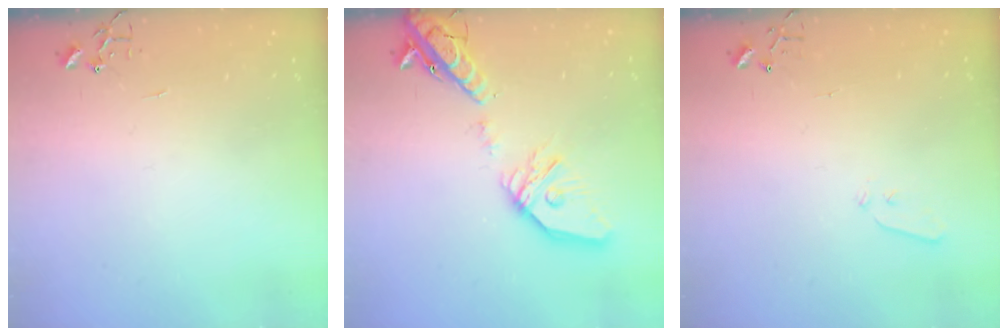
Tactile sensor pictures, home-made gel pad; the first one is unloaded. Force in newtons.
{"total": 21.4, "press": 21.2, "slide": 3.5}
{"total": 4.0, "press": 3.9, "slide": 0.6}